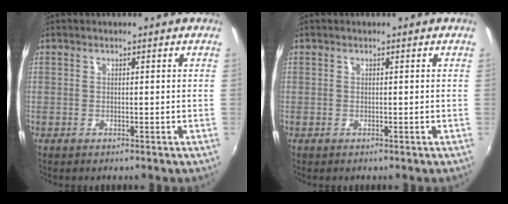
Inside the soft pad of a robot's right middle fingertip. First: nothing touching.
{"total": 0.0}